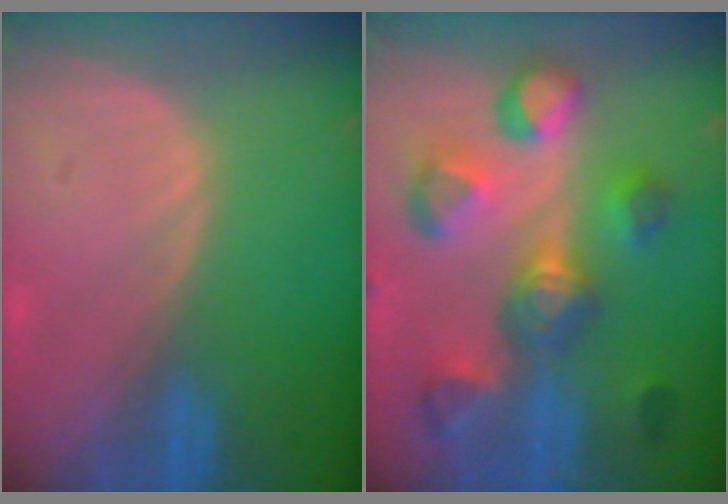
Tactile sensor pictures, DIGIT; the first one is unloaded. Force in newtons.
{"total": 10.4, "press": 10.1, "slide": 2.8}